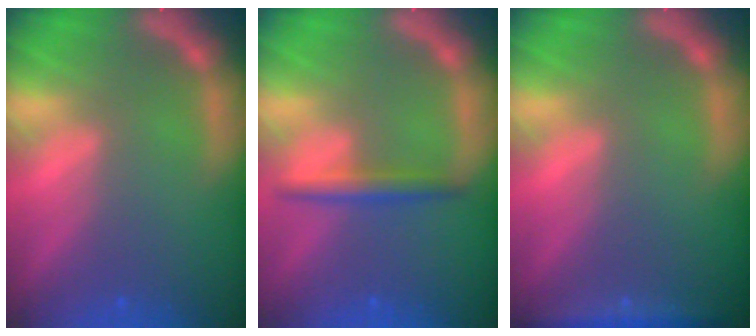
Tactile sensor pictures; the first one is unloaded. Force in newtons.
{"total": 2.5}
{"total": 2.9}